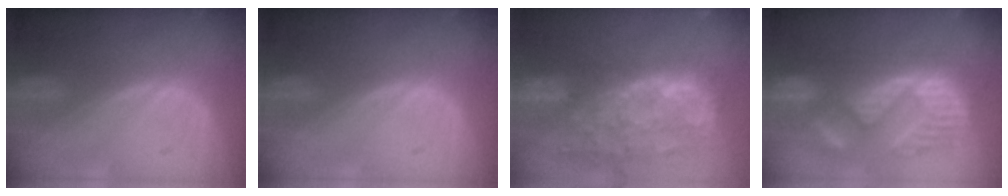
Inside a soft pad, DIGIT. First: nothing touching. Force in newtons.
{"total": 0.0}
{"total": 14.9, "press": 12.1, "slide": 8.8}
{"total": 10.7, "press": 10.4, "slide": 2.5}